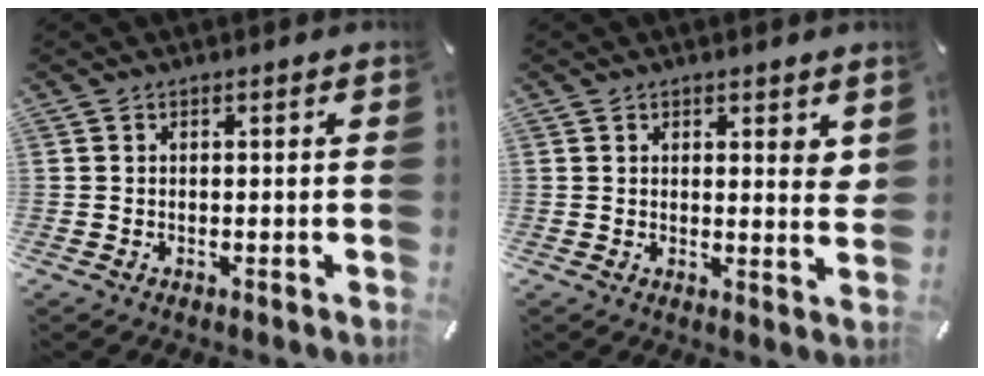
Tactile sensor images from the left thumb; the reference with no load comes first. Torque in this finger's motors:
{"motor_torque": [0.76, -0.13, 0.16, 0.04, 0.06]}